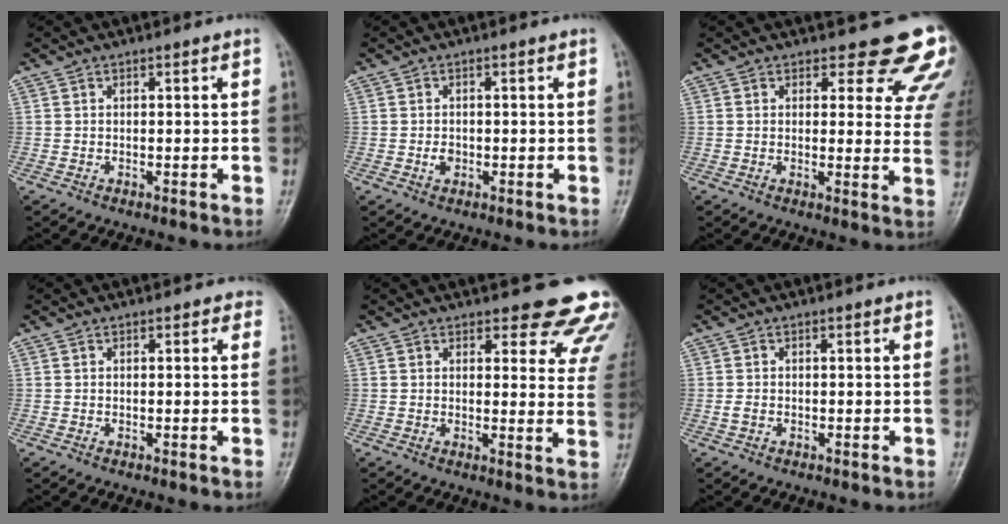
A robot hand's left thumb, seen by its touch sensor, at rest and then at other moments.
{"total": 1.5, "force": [-0.2, 1.1, 1.0], "torque": [-0.008, 0.001, 0.002]}
{"total": 12.8, "force": [11.2, 4.8, 3.9], "torque": [0.009, -0.080, 0.101]}
{"total": 1.3, "force": [1.0, 0.8, 0.3], "torque": [0.013, -0.003, -0.004]}
{"total": 13.9, "force": [11.9, 4.6, 5.4], "torque": [-0.009, -0.075, 0.110]}
{"total": 1.1, "force": [-0.1, 0.7, 0.9], "torque": [-0.015, 0.003, 0.004]}